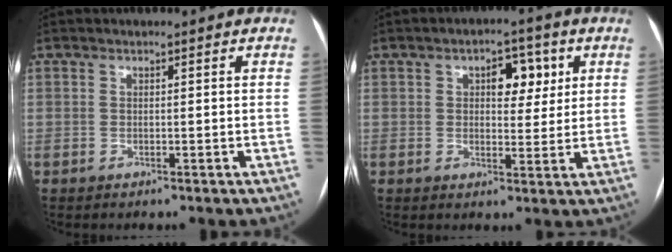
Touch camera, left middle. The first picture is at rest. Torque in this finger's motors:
{"motor_torque": [0.51, -0.24, 0.09, 0.08]}